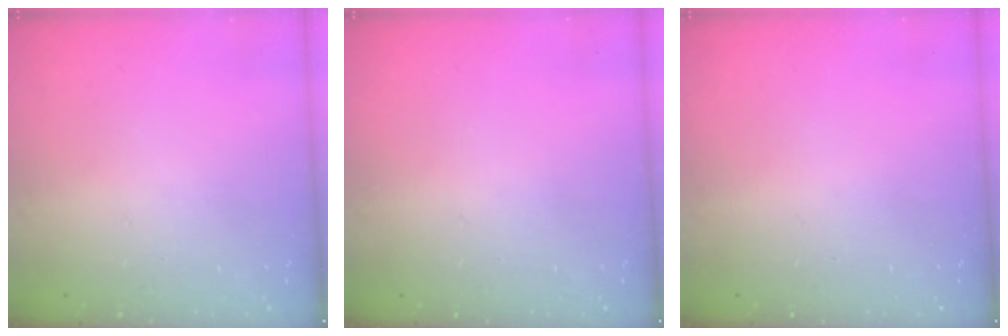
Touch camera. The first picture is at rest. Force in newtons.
{"total": 0.0}
{"total": 0.0}